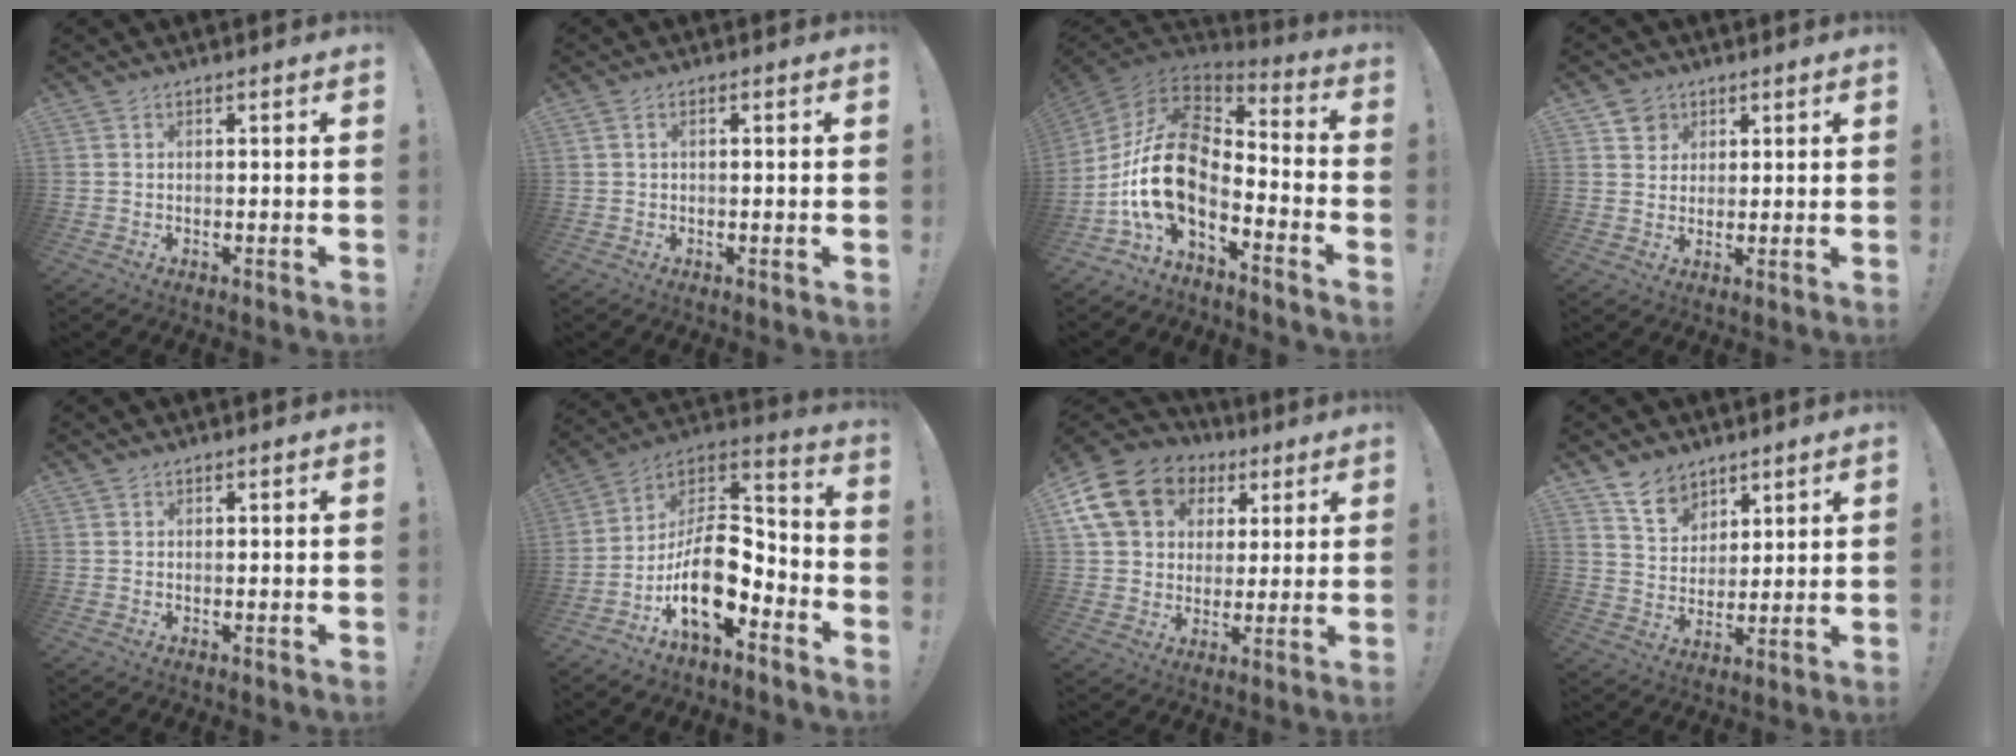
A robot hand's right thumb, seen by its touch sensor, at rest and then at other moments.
{"total": 1.5, "force": [-0.4, 0.1, 1.5], "torque": [-0.032, 0.005, -0.007]}
{"total": 17.0, "force": [-3.4, 9.4, 13.7], "torque": [-0.273, 0.003, -0.060]}
{"total": 5.0, "force": [2.8, 4.2, 0.4], "torque": [0.005, -0.014, 0.050]}
{"total": 0.5, "force": [0.5, 0.2, 0.1], "torque": [0.001, -0.002, 0.010]}
{"total": 17.1, "force": [-6.0, 9.3, 13.1], "torque": [-0.225, 0.028, -0.093]}
{"total": 16.7, "force": [6.9, 13.2, 7.6], "torque": [-0.117, -0.024, 0.144]}
{"total": 9.2, "force": [7.2, 5.4, 2.1], "torque": [-0.029, -0.049, 0.137]}